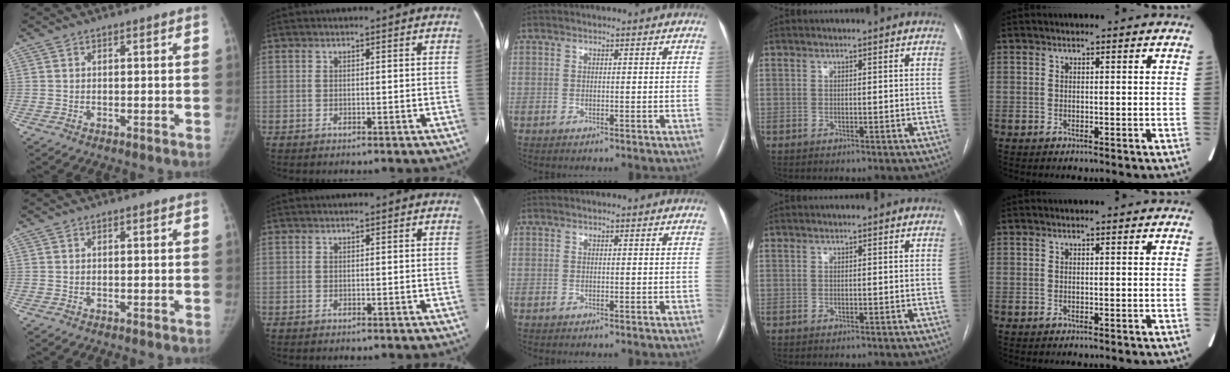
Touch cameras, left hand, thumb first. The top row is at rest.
{}